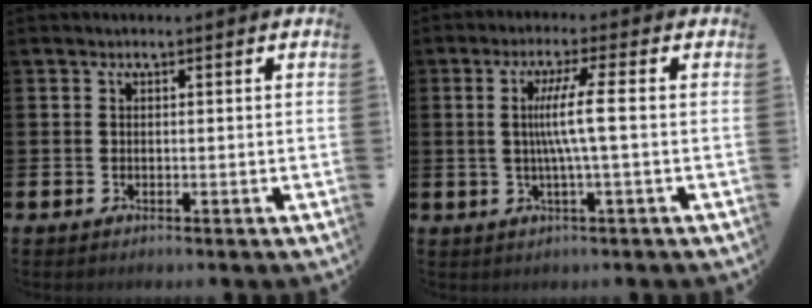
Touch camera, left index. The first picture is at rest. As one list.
[{"total": 5.8, "force": [0.4, -0.4, 5.8], "torque": [-0.112, -0.002, 0.001]}]